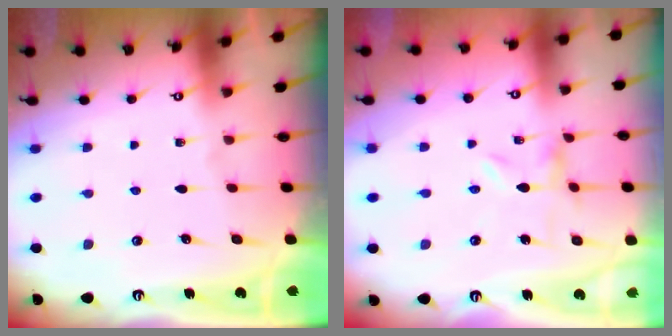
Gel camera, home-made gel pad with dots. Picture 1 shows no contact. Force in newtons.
{"total": 0.0}